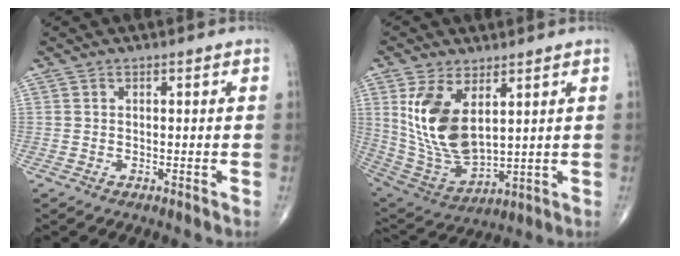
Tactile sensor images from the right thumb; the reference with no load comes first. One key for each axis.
{"total": 15.6, "fx": 4.8, "fy": 8.0, "fz": 12.5, "tx": -0.233, "ty": -0.026, "tz": 0.117}